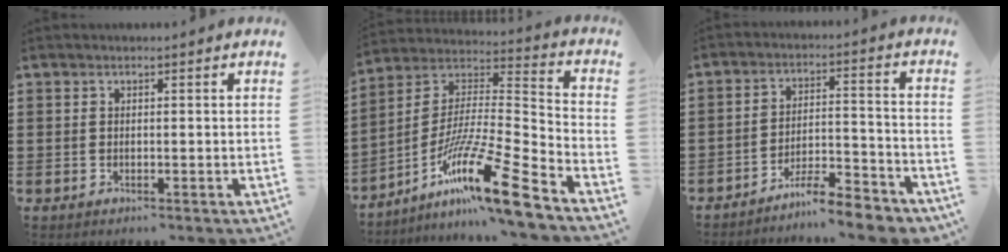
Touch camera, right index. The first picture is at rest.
{"total": 16.2, "force": [-10.8, 1.0, 12.0], "torque": [-0.217, 0.008, -0.195]}
{"total": 6.9, "force": [-6.4, 0.4, 2.3], "torque": [-0.034, 0.008, -0.122]}